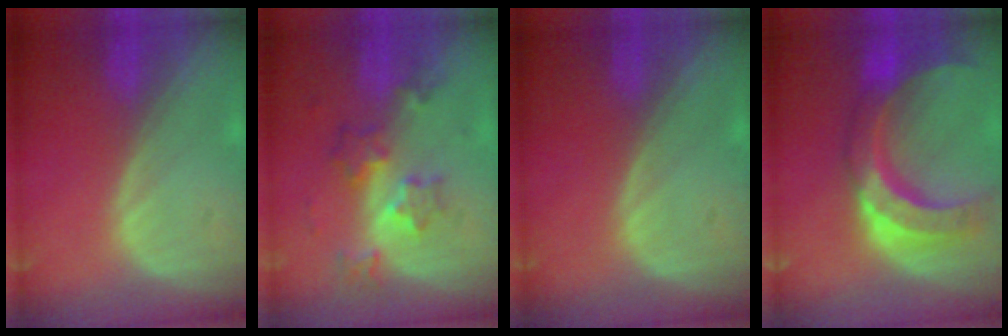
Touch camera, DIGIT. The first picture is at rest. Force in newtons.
{"total": 6.1, "press": 5.5, "slide": 2.5}
{"total": 0.0}
{"total": 11.4, "press": 9.6, "slide": 6.0}